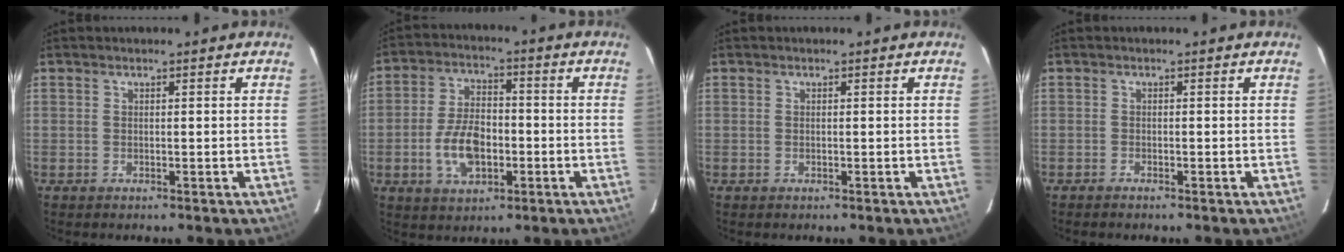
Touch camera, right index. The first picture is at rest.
{"total": 10.2, "force": [-2.9, 6.0, 7.7], "torque": [-0.155, 0.010, -0.043]}
{"total": 0.0}
{"total": 0.9, "force": [-0.9, 0.2, 0.3], "torque": [-0.013, -0.001, -0.017]}